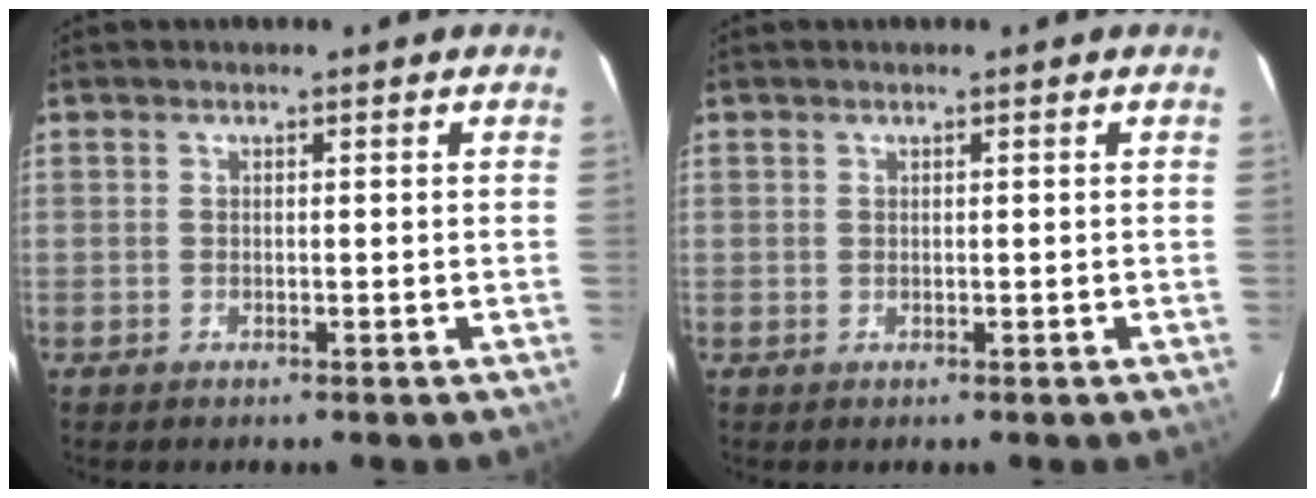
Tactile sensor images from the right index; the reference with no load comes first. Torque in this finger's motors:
{"motor_torque": [0.00, 0.00, 0.00, 0.00]}